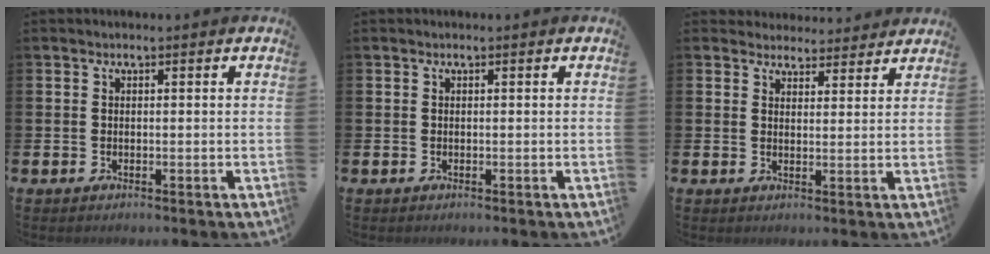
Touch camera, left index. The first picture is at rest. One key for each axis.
{"total": 0.0}
{"total": 3.8, "fx": 3.6, "fy": 1.1, "fz": -0.1, "tx": 0.003, "ty": -0.024, "tz": 0.064}